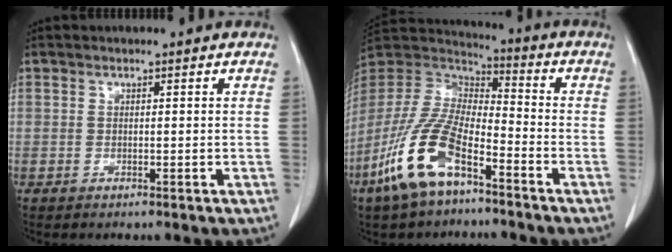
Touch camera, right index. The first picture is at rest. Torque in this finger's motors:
{"motor_torque": [1.52, -0.62, 0.60, 0.15]}